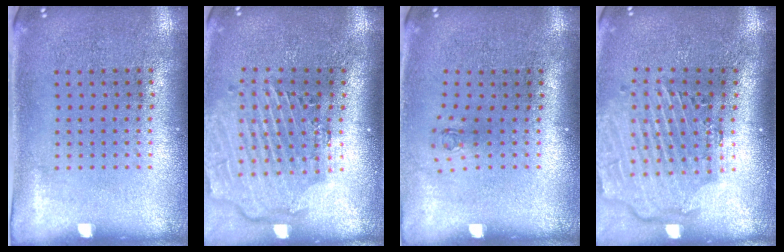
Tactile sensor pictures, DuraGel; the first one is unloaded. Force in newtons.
{"total": 2.8, "press": 2.3, "slide": 1.7}
{"total": 0.7, "press": 0.3, "slide": 0.6}
{"total": 2.8, "press": 2.3, "slide": 1.7}